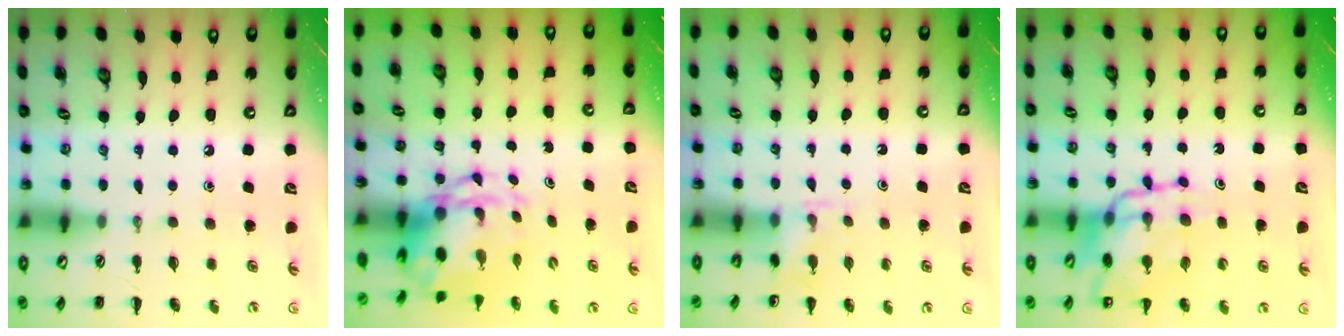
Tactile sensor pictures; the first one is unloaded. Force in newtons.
{"total": 5.9, "press": 5.6, "slide": 2.0}
{"total": 4.3, "press": 4.1, "slide": 1.2}
{"total": 12.4, "press": 11.9, "slide": 3.5}